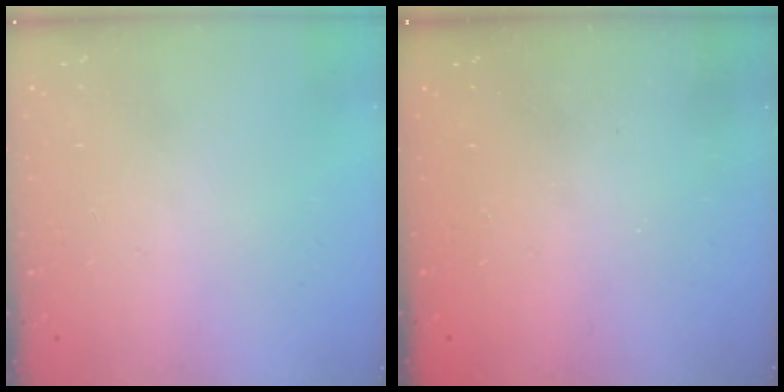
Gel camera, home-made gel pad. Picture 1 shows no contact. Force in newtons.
{"total": 2.3, "press": 2.2, "slide": 0.8}